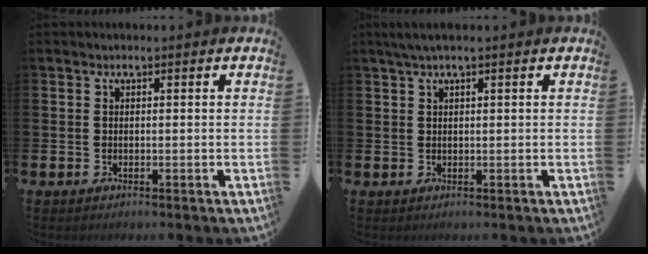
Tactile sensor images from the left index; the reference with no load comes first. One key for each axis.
{"total": 1.8, "fx": 1.2, "fy": 0.1, "fz": 1.3, "tx": -0.034, "ty": 0.007, "tz": 0.022}